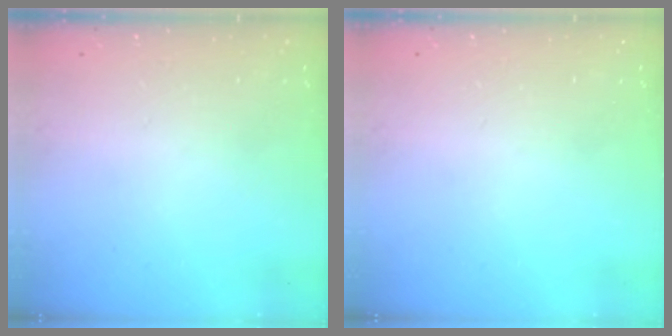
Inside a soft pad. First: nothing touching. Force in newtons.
{"total": 0.0}